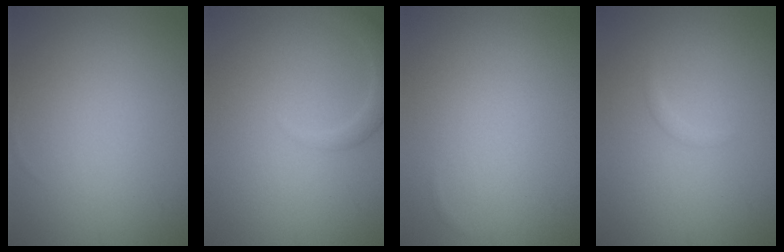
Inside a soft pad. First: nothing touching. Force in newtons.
{"total": 1.8, "press": 1.8, "slide": 0.2}
{"total": 0.0}
{"total": 0.6, "press": 0.6, "slide": 0.0}